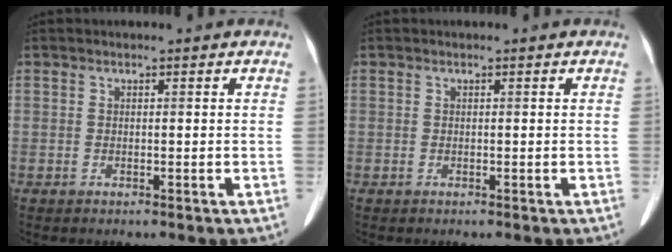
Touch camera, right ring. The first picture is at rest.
{"total": 0.0}